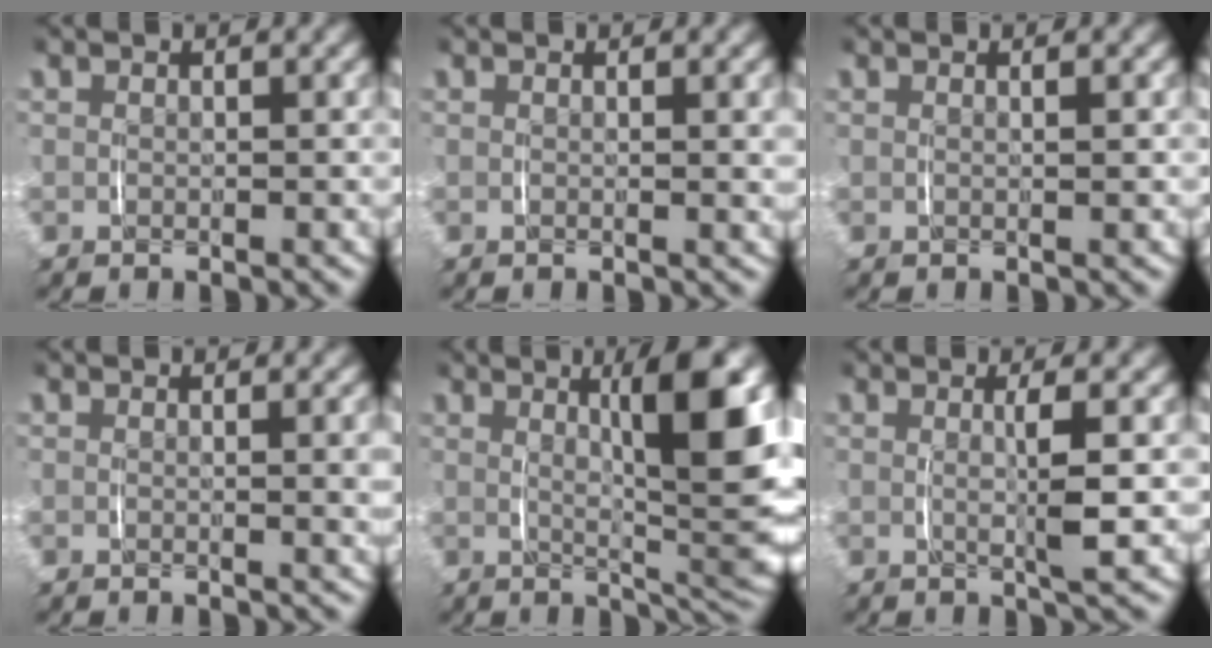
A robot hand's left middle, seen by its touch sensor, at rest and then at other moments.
{"total": 0.7, "force": [0.4, -0.3, 0.5], "torque": [-0.008, -0.003, 0.006]}
{"total": 0.8, "force": [0.4, -0.2, 0.6], "torque": [-0.011, 0.000, 0.007]}
{"total": 1.3, "force": [0.4, -0.2, 1.2], "torque": [-0.015, -0.003, 0.007]}
{"total": 10.2, "force": [2.2, 2.3, 9.7], "torque": [-0.116, 0.005, 0.035]}
{"total": 2.8, "force": [0.4, 0.0, 2.7], "torque": [-0.044, -0.002, 0.008]}